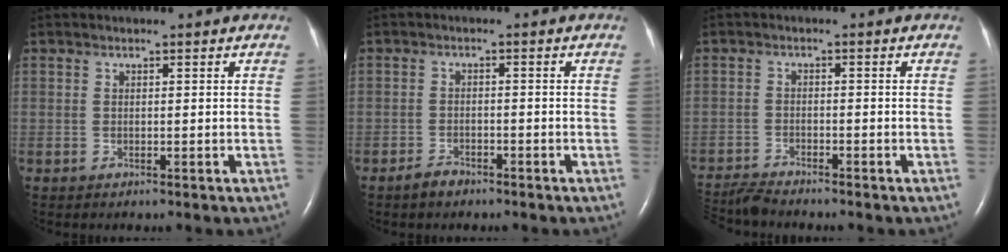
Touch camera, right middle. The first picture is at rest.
{"total": 2.2, "force": [-1.8, 0.9, 0.8], "torque": [-0.021, 0.000, -0.030]}
{"total": 5.3, "force": [-5.2, -0.5, 0.8], "torque": [-0.016, -0.020, -0.094]}